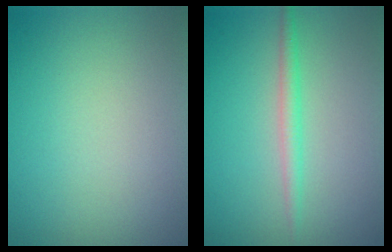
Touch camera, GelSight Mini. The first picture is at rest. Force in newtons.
{"total": 1.7, "press": 1.7, "slide": 0.0}